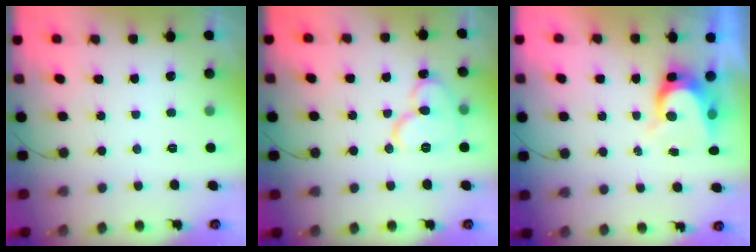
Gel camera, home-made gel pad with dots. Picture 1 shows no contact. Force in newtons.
{"total": 11.7, "press": 11.6, "slide": 1.5}
{"total": 7.0, "press": 6.9, "slide": 0.8}